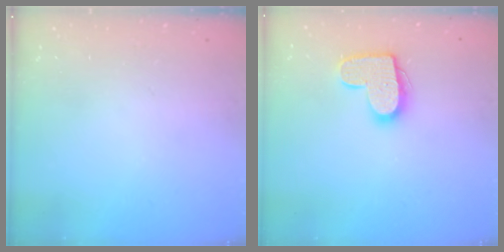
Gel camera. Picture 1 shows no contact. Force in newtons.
{"total": 13.2, "press": 13.2, "slide": 0.7}